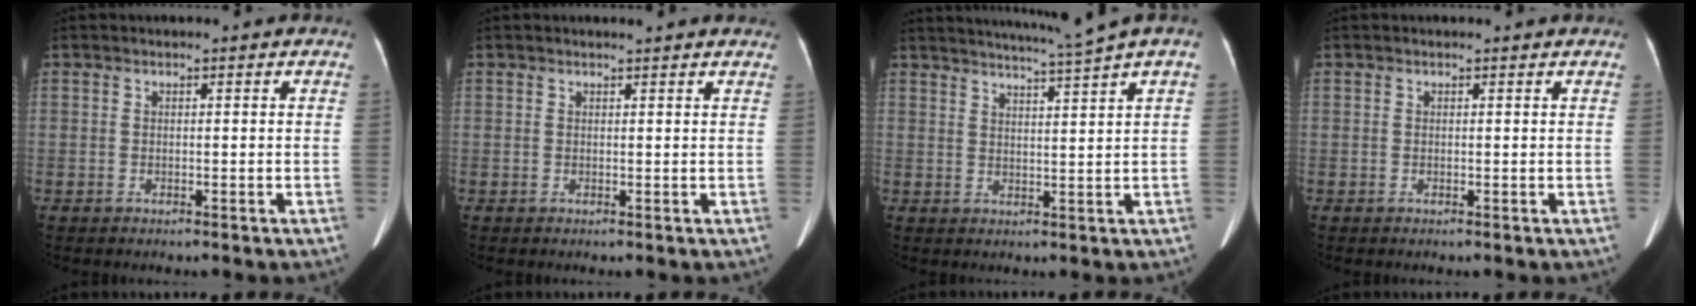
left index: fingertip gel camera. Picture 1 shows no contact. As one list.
[{"total": 4.2, "force": [3.9, 0.3, 1.5], "torque": [-0.020, 0.013, 0.037]}, {"total": 8.0, "force": [6.7, -2.2, 3.9], "torque": [-0.062, -0.009, 0.096]}, {"total": 0.7, "force": [0.7, -0.1, 0.1], "torque": [-0.007, -0.001, 0.008]}]